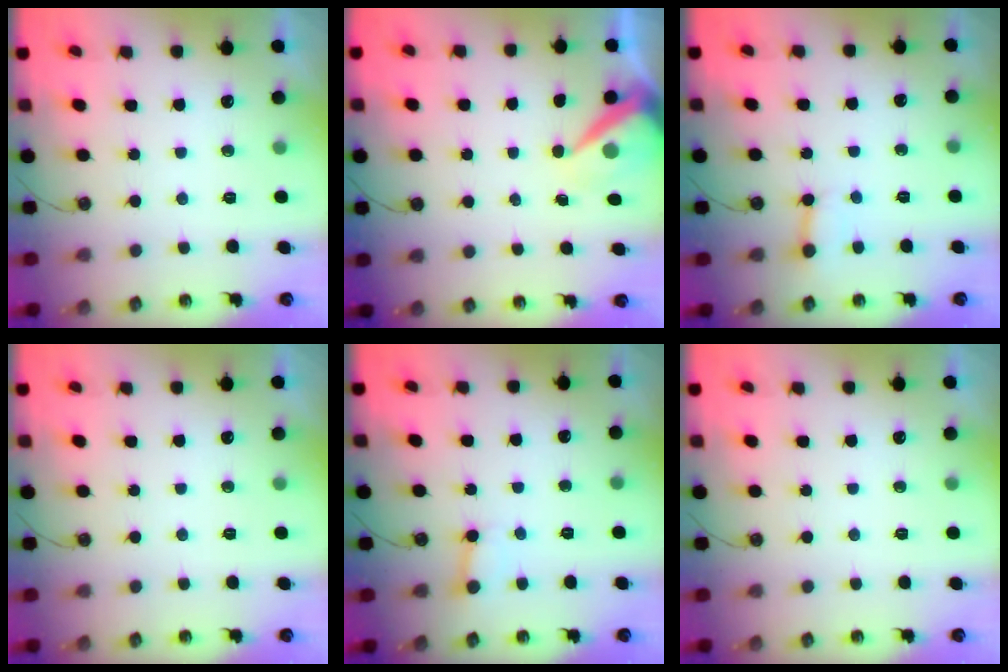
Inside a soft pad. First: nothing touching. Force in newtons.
{"total": 8.5, "press": 8.5, "slide": 0.8}
{"total": 3.1, "press": 3.1, "slide": 0.5}
{"total": 0.0}
{"total": 2.4, "press": 2.4, "slide": 0.0}
{"total": 0.0}